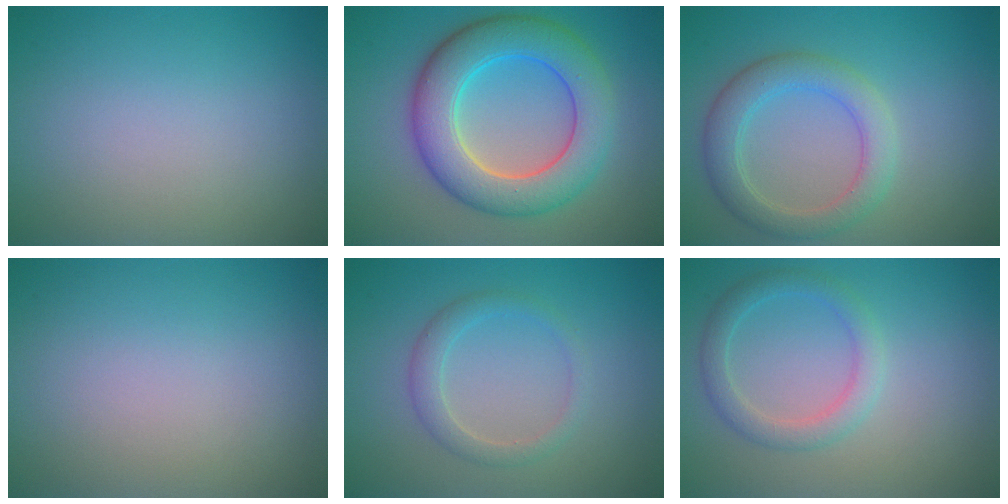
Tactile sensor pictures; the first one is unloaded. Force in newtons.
{"total": 8.5, "press": 8.4, "slide": 0.6}
{"total": 4.1, "press": 4.0, "slide": 0.2}
{"total": 0.0}
{"total": 2.2, "press": 2.2, "slide": 0.2}
{"total": 2.5, "press": 2.5, "slide": 0.0}